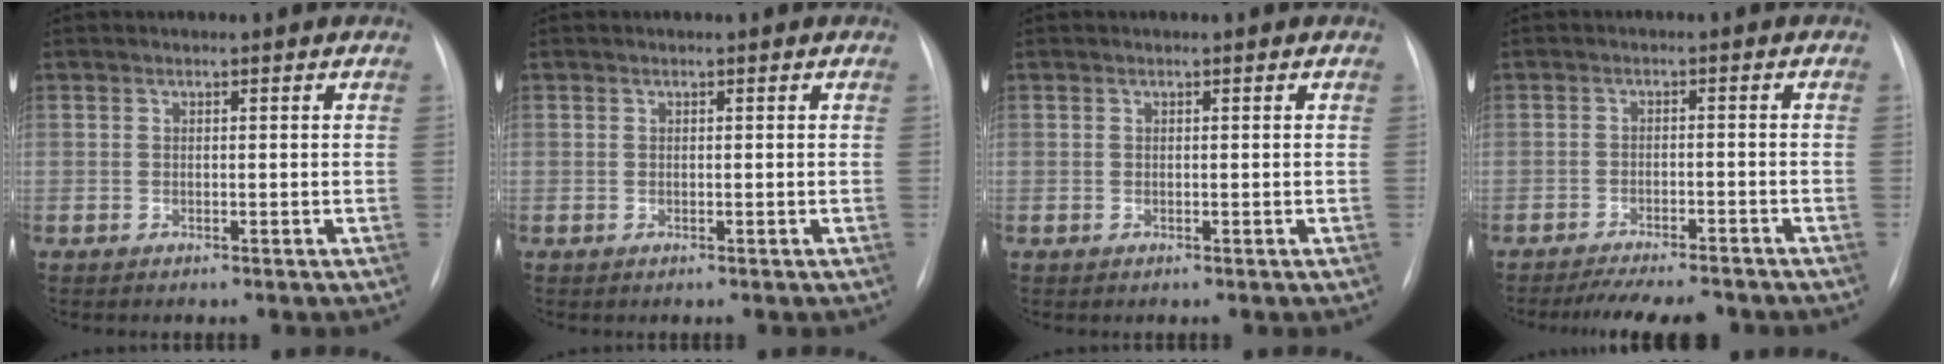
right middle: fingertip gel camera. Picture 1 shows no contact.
{"total": 0.0}
{"total": 0.0}
{"total": 9.7, "force": [-8.8, 1.7, 3.8], "torque": [-0.050, -0.003, -0.123]}